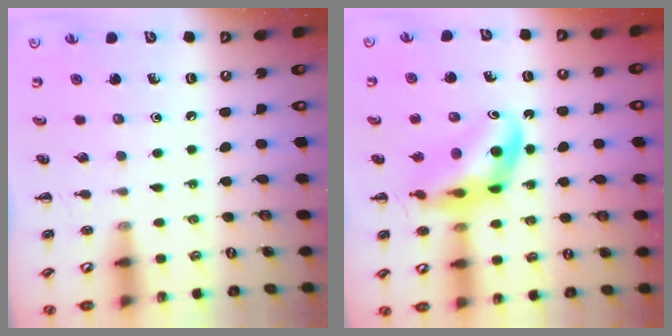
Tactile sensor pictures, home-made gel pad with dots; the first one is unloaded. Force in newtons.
{"total": 12.3, "press": 11.8, "slide": 3.4}